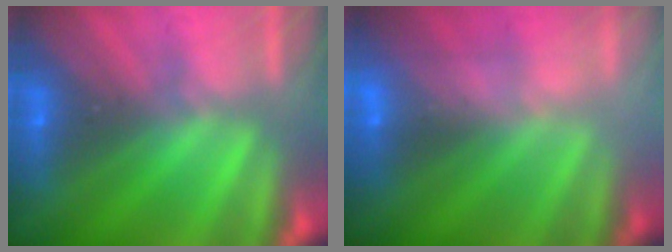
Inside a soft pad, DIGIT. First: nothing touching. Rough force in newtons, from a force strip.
{"total": 2.4}